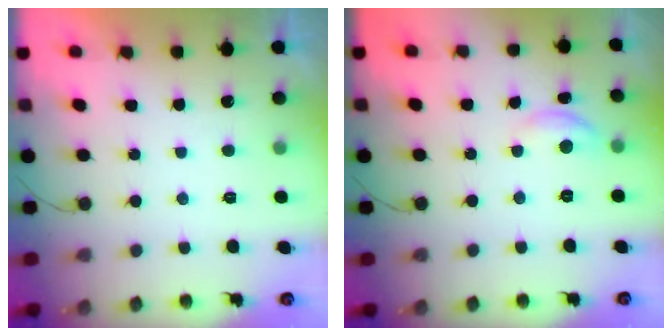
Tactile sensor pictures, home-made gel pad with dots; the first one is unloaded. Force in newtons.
{"total": 5.6, "press": 5.6, "slide": 0.4}